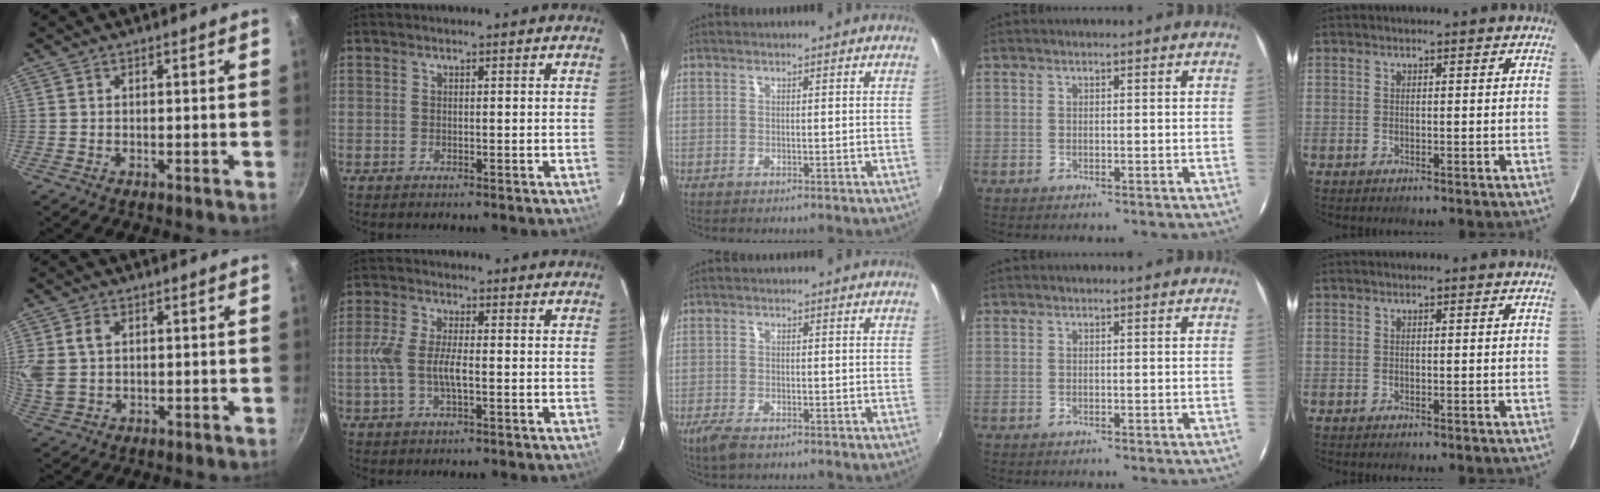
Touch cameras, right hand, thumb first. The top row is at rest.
{"thumb": {"total": 7.7, "force": [1.9, 5.6, 4.9], "torque": [-0.101, 0.000, 0.040]}, "index": {"total": 6.8, "force": [-1.2, 2.5, 6.3], "torque": [-0.134, 0.002, -0.025]}, "middle": {"total": 3.9, "force": [-2.7, 1.4, 2.4], "torque": [-0.060, -0.011, -0.051]}}